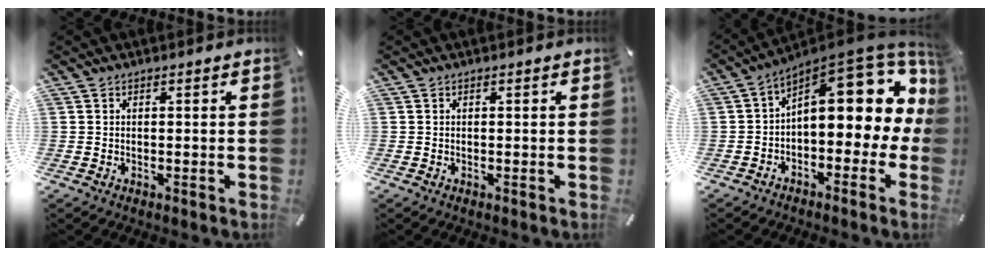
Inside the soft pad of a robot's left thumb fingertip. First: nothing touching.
{"total": 0.0}
{"total": 15.7, "force": [6.6, 7.7, 12.1], "torque": [-0.151, -0.058, 0.108]}